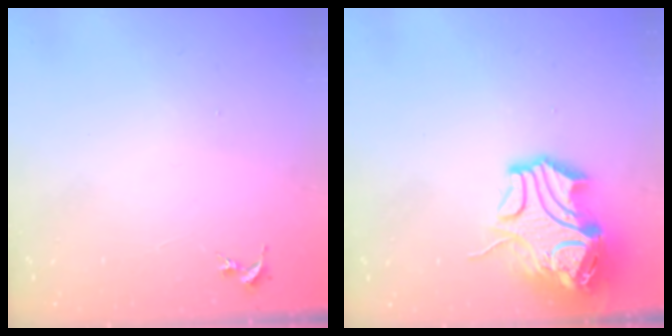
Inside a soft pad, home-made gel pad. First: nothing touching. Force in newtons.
{"total": 13.9, "press": 13.8, "slide": 2.1}